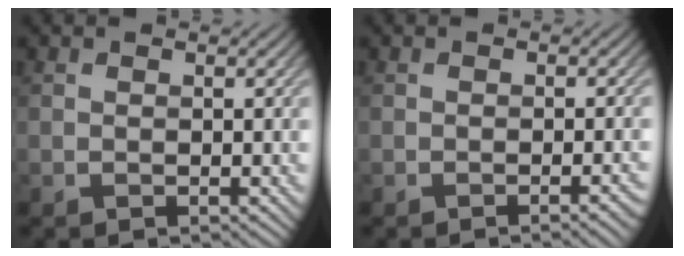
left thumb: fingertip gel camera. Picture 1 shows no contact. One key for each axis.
{"total": 1.8, "fx": -0.8, "fy": 0.4, "fz": 1.5, "tx": -0.012, "ty": 0.006, "tz": -0.018}